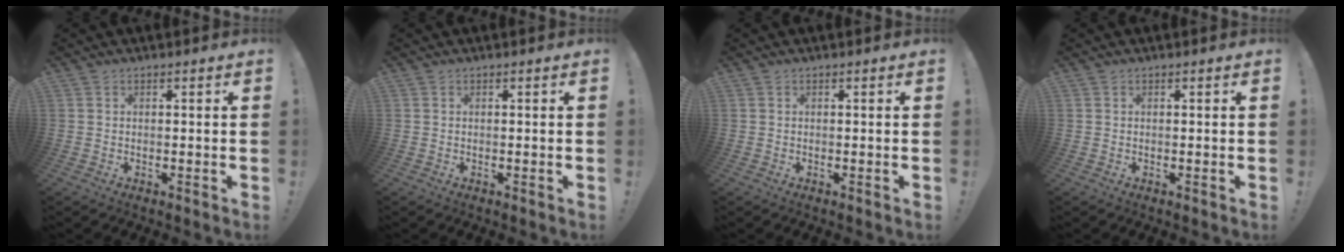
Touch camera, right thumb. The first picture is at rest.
{"total": 0.0}
{"total": 0.0}
{"total": 0.0}